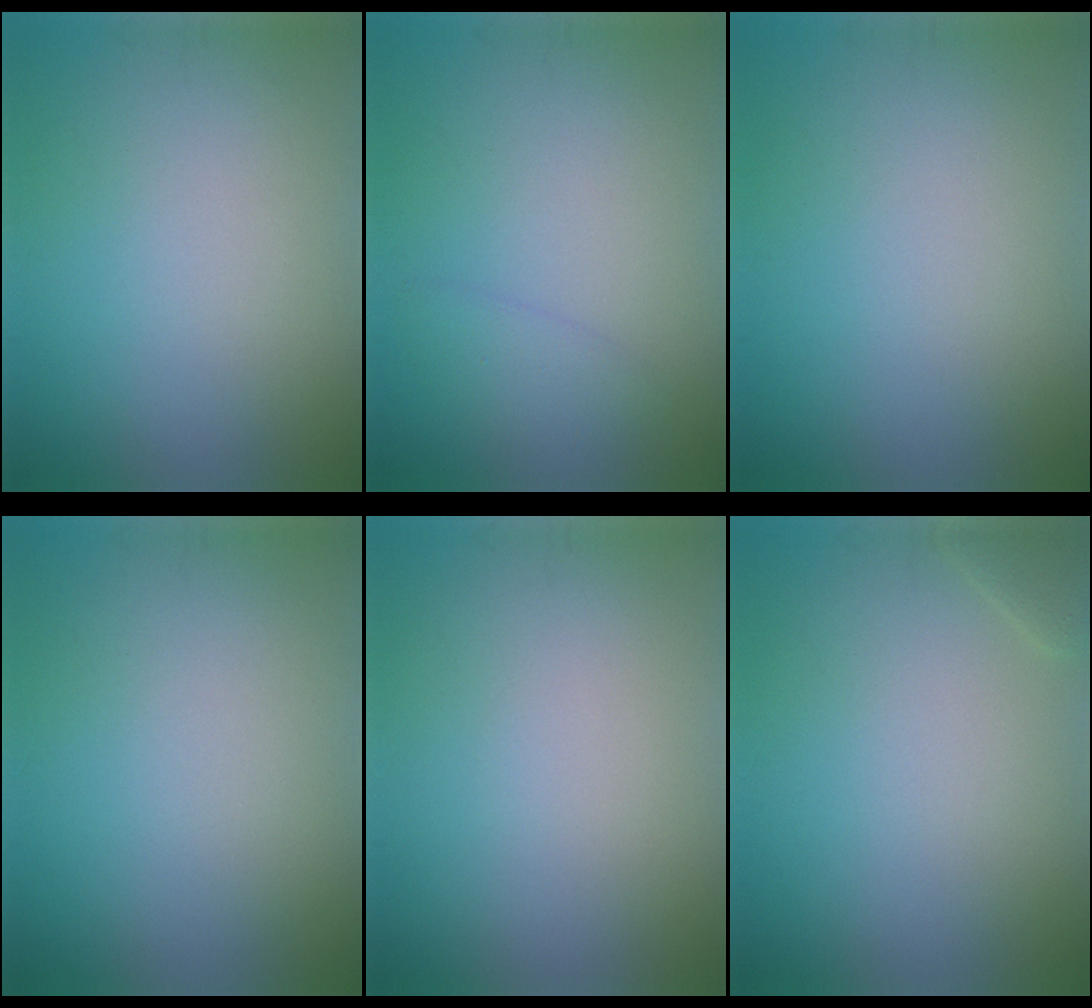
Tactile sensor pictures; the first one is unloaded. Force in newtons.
{"total": 1.5, "press": 1.5, "slide": 0.2}
{"total": 0.0}
{"total": 0.0}
{"total": 0.0}
{"total": 1.1, "press": 1.1, "slide": 0.1}